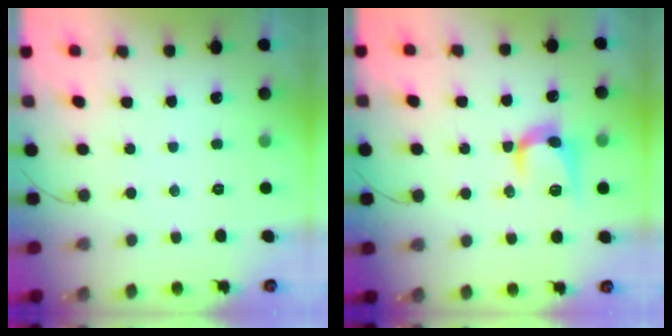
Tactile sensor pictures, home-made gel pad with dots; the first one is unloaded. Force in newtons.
{"total": 10.4, "press": 10.4, "slide": 0.4}